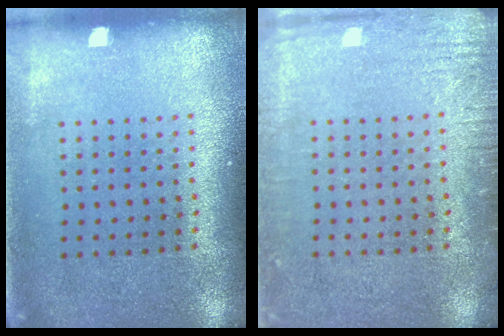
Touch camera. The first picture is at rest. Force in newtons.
{"total": 2.5, "press": 2.5, "slide": 0.3}